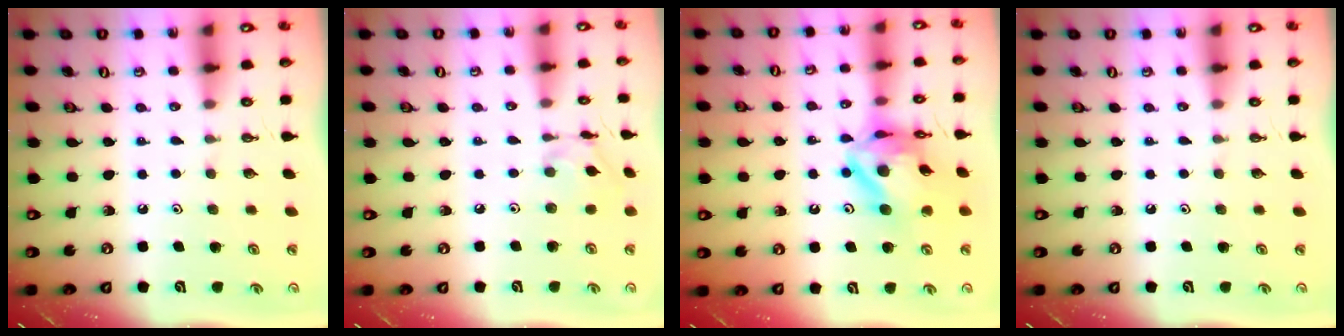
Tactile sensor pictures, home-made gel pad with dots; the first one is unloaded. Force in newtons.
{"total": 7.7, "press": 7.7, "slide": 0.4}
{"total": 14.7, "press": 14.6, "slide": 1.8}
{"total": 0.0}